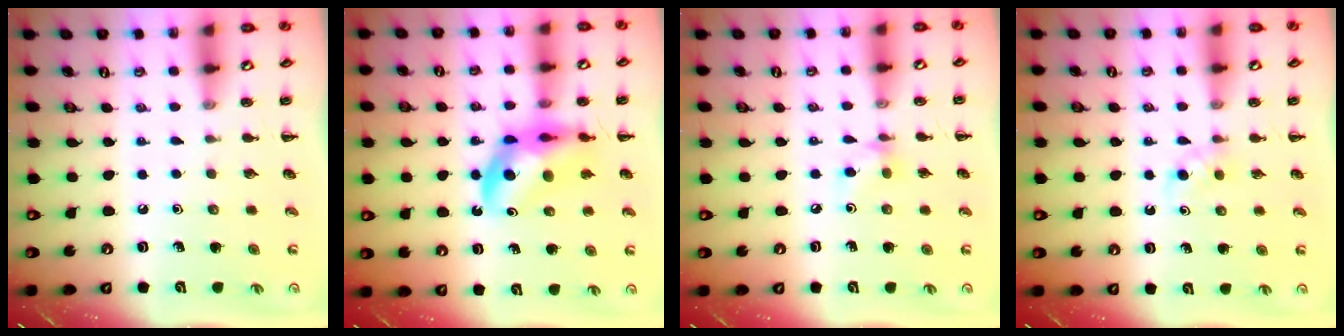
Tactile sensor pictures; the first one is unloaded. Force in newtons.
{"total": 12.6, "press": 12.2, "slide": 3.2}
{"total": 5.9, "press": 5.8, "slide": 1.2}
{"total": 2.9, "press": 2.6, "slide": 1.1}